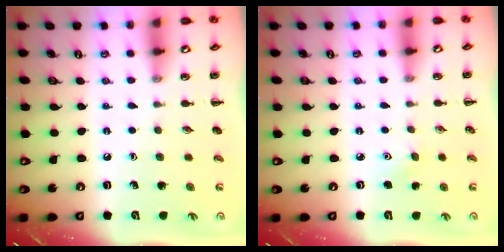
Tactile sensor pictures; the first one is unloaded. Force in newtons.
{"total": 3.2, "press": 3.1, "slide": 0.8}